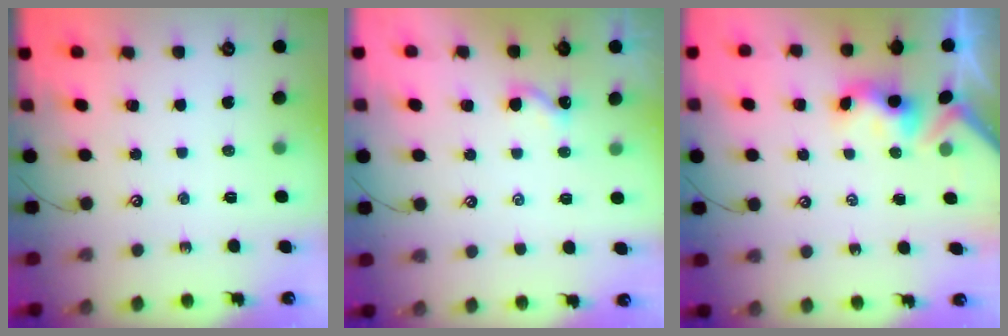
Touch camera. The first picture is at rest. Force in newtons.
{"total": 3.7, "press": 3.7, "slide": 0.2}
{"total": 3.0, "press": 2.9, "slide": 0.6}